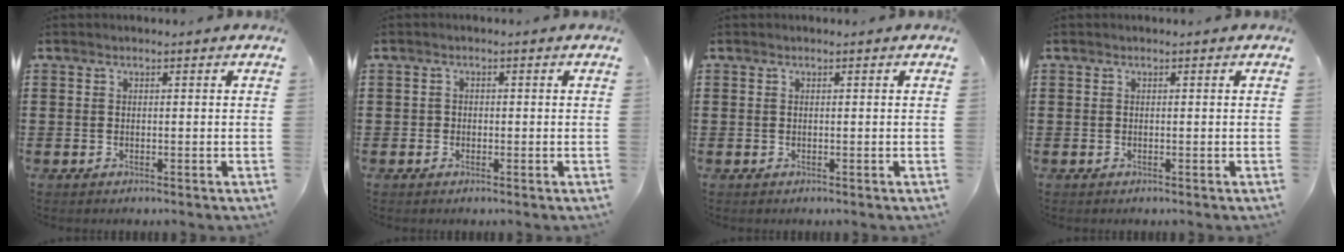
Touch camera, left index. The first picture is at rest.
{"total": 0.9, "force": [-0.3, 0.8, 0.1], "torque": [-0.005, 0.004, -0.009]}
{"total": 0.0}
{"total": 0.0}